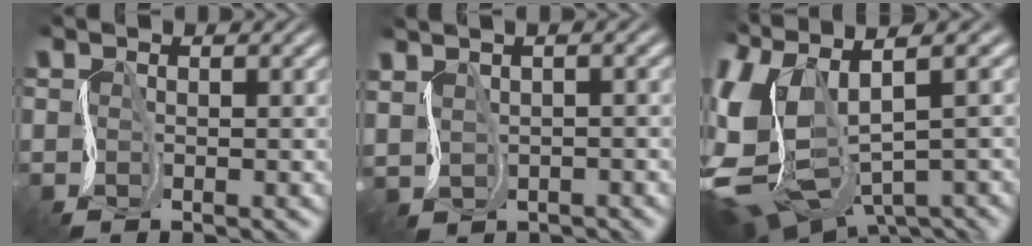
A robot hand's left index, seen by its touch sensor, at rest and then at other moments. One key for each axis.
{"total": 1.0, "fx": -0.1, "fy": -0.7, "fz": -0.6, "tx": 0.000, "ty": -0.014, "tz": 0.012}
{"total": 8.5, "fx": -0.1, "fy": 4.7, "fz": 7.1, "tx": -0.187, "ty": -0.015, "tz": 0.017}